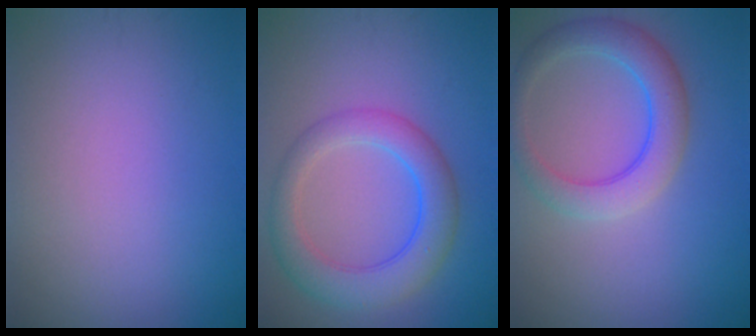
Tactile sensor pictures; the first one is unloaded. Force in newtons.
{"total": 5.3, "press": 5.3, "slide": 0.2}
{"total": 4.5, "press": 4.5, "slide": 0.3}